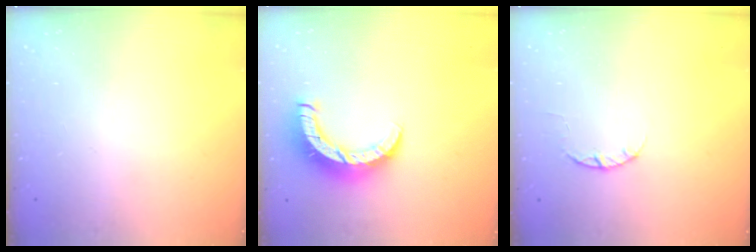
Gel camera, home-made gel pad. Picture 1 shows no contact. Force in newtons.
{"total": 9.9, "press": 9.9, "slide": 0.6}
{"total": 2.4, "press": 2.4, "slide": 0.4}